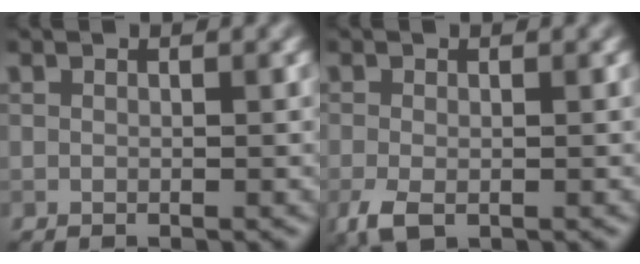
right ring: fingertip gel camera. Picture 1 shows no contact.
{"total": 2.4, "force": [-1.0, 1.2, 1.8], "torque": [-0.043, -0.009, -0.019]}